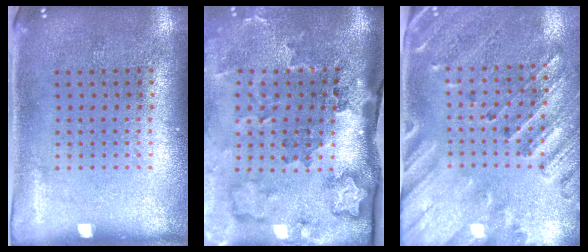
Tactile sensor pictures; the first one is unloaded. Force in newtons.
{"total": 3.5, "press": 2.3, "slide": 2.7}
{"total": 2.5, "press": 2.2, "slide": 1.3}